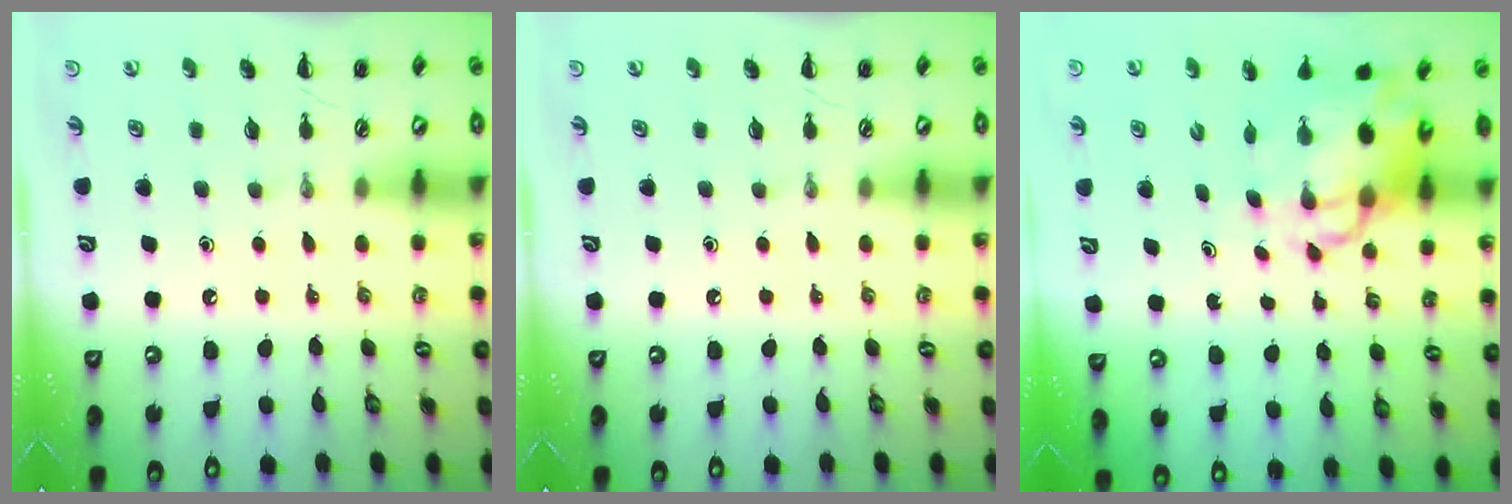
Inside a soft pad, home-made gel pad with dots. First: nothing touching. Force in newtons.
{"total": 0.0}
{"total": 8.5, "press": 8.2, "slide": 2.2}